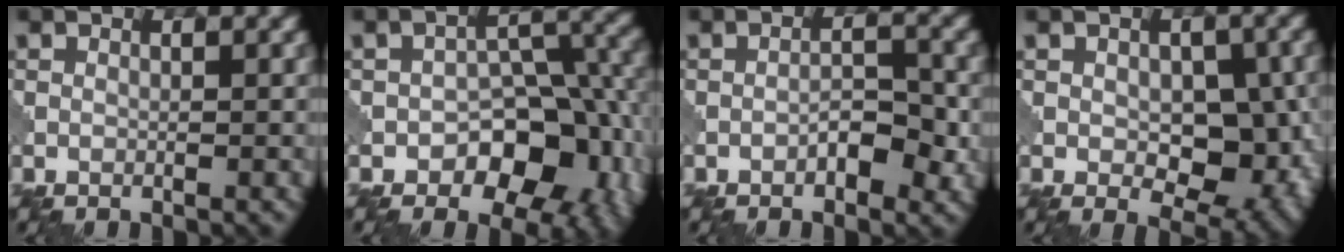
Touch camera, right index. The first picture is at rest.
{"total": 10.0, "force": [-3.7, 6.1, 7.1], "torque": [-0.077, -0.002, -0.058]}
{"total": 2.8, "force": [-1.2, 1.2, 2.2], "torque": [-0.031, 0.007, -0.020]}
{"total": 7.6, "force": [-0.8, 4.6, 6.0], "torque": [-0.084, -0.017, -0.004]}